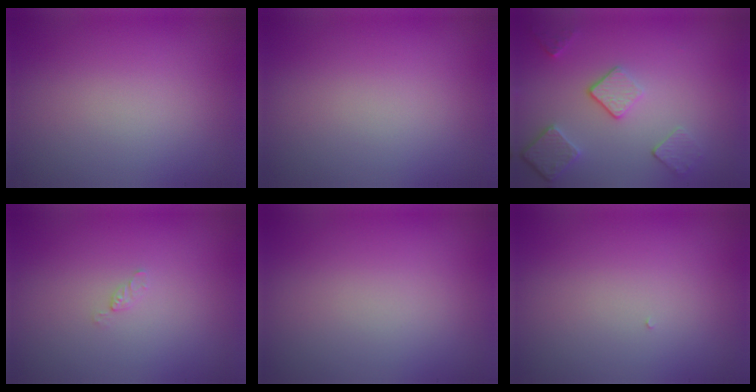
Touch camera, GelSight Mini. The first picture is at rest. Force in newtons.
{"total": 0.0}
{"total": 3.5, "press": 2.8, "slide": 2.1}
{"total": 0.6, "press": 0.6, "slide": 0.1}
{"total": 0.0}
{"total": 0.0}